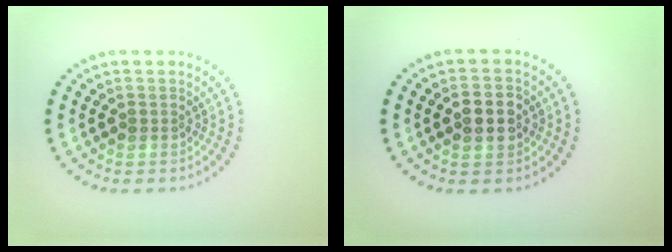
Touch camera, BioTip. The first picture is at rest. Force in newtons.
{"total": 2.8, "press": 2.8, "slide": 0.1}